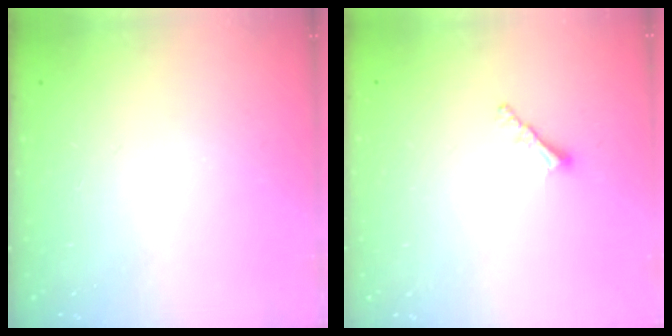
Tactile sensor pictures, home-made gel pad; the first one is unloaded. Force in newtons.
{"total": 2.1, "press": 2.0, "slide": 0.5}